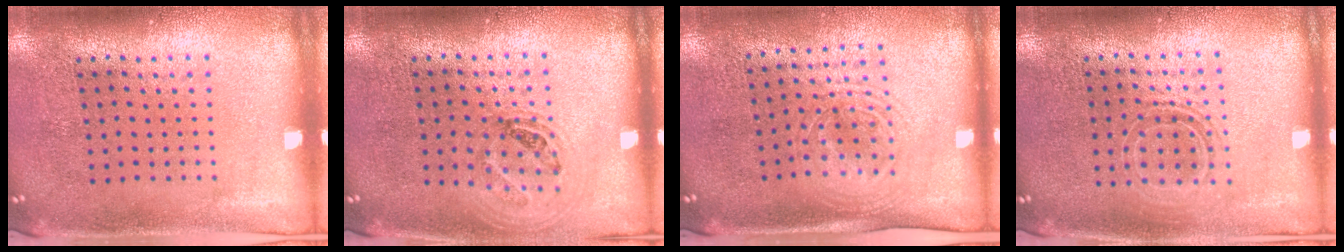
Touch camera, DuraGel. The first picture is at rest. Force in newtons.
{"total": 1.1, "press": 1.0, "slide": 0.4}
{"total": 1.6, "press": 1.4, "slide": 0.9}
{"total": 1.5, "press": 1.2, "slide": 0.9}